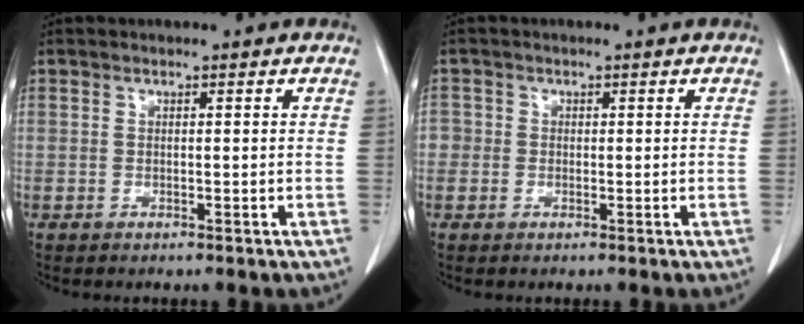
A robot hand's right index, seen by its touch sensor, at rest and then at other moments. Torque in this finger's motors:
{"motor_torque": [0.12, 0.00, 0.04, 0.01]}